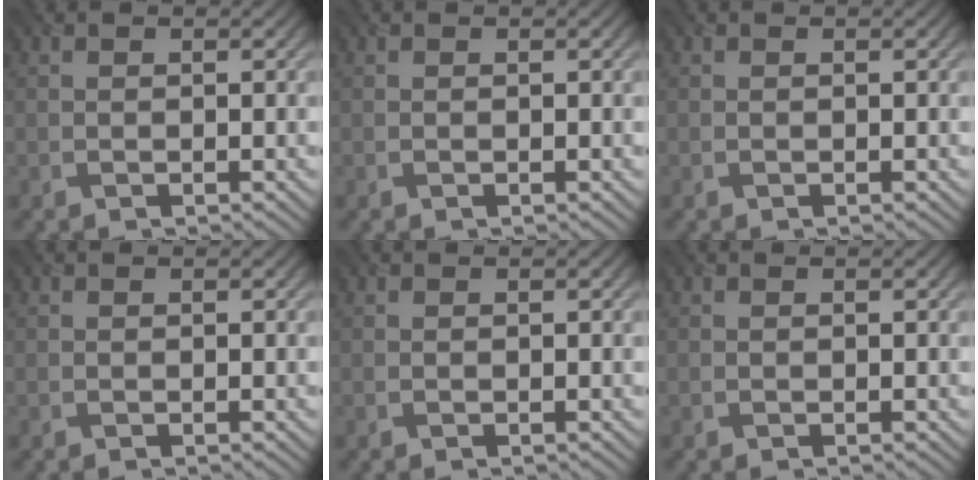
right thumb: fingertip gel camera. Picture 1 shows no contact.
{"total": 0.0}
{"total": 0.0}
{"total": 0.0}
{"total": 0.0}
{"total": 0.0}